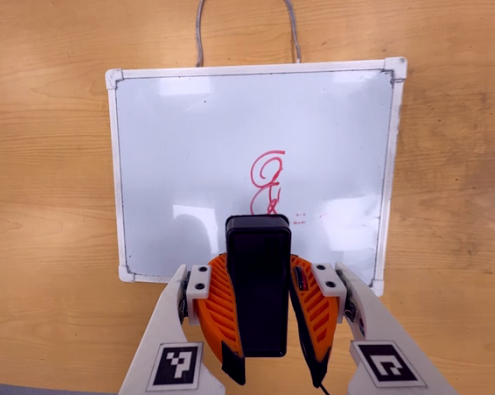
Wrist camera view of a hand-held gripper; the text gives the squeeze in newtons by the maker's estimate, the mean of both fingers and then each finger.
{"total": 10.5, "left": 8.8, "right": 12.2}